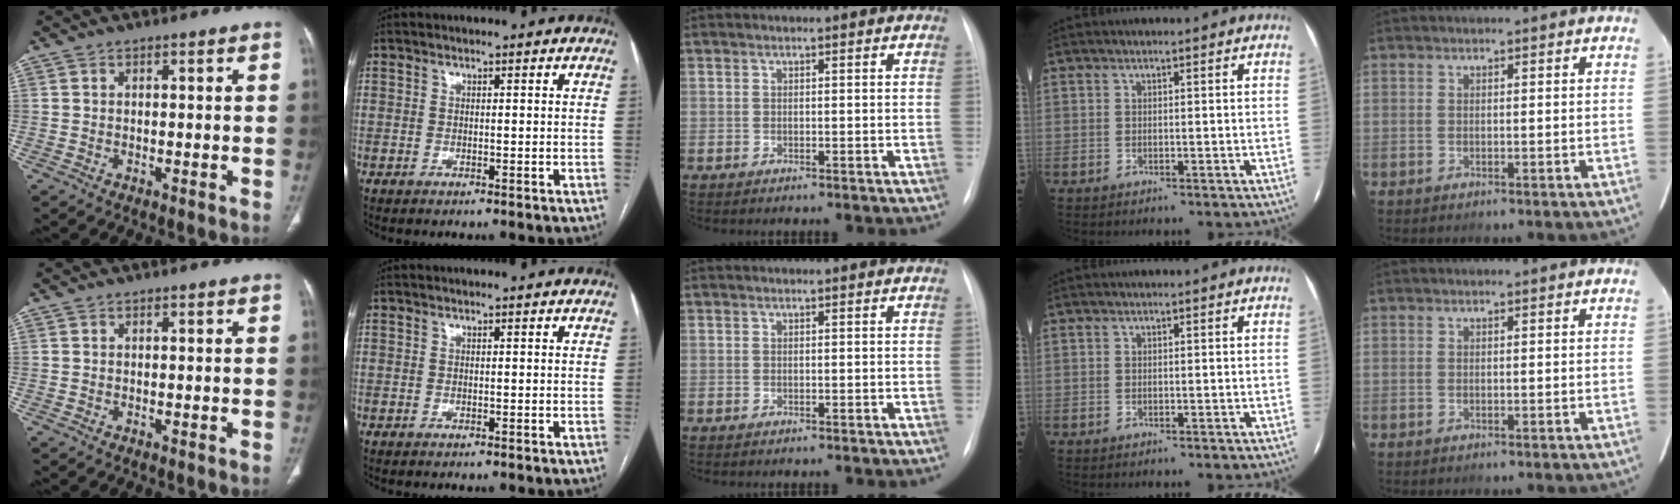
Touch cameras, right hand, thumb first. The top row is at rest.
{}